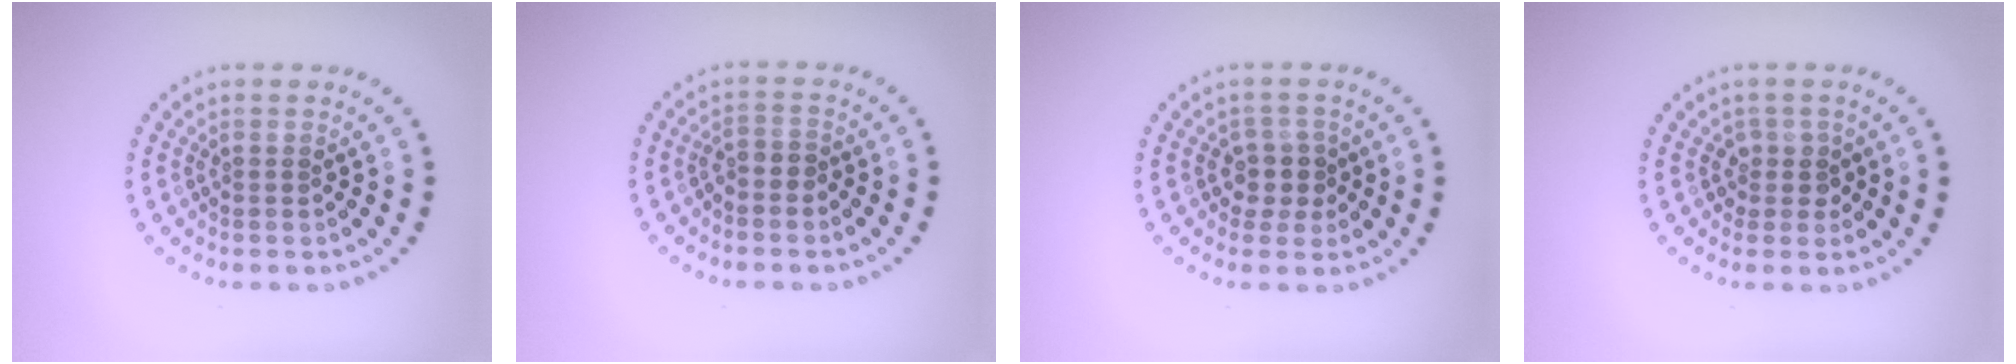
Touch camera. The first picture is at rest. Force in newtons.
{"total": 1.1, "press": 0.8, "slide": 0.8}
{"total": 2.4, "press": 2.0, "slide": 1.3}
{"total": 1.7, "press": 1.3, "slide": 1.0}